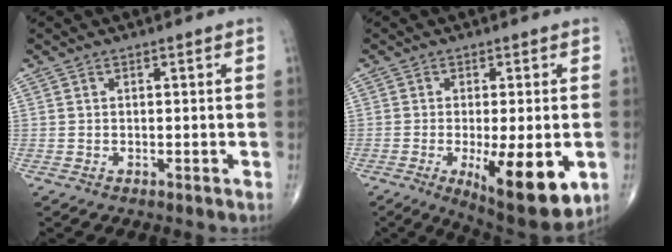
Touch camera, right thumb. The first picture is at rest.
{"total": 14.5, "force": [-4.1, 4.6, 13.1], "torque": [-0.174, -0.020, -0.046]}